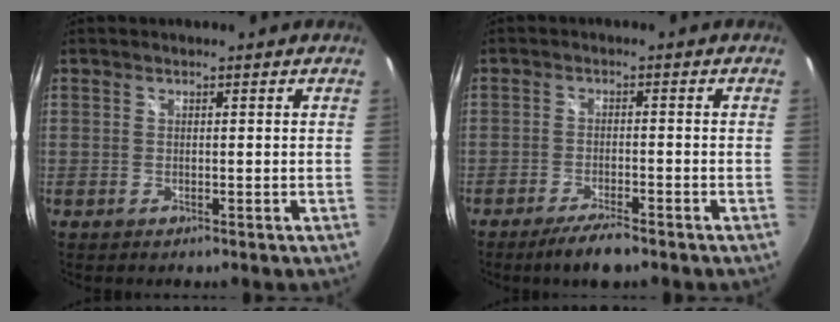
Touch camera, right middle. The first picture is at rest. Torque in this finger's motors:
{"motor_torque": [1.10, -1.04, 0.56, 0.21]}